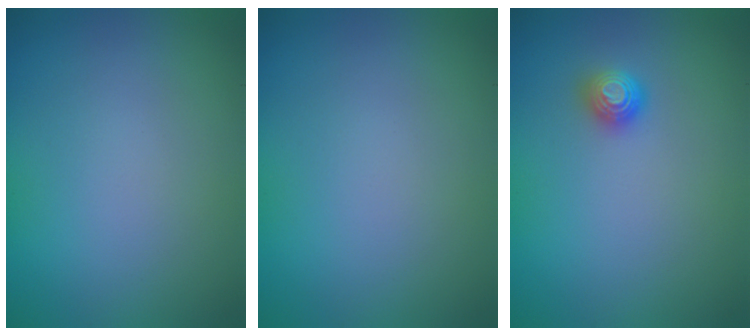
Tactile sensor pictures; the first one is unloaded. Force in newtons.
{"total": 0.0}
{"total": 1.1, "press": 1.1, "slide": 0.2}